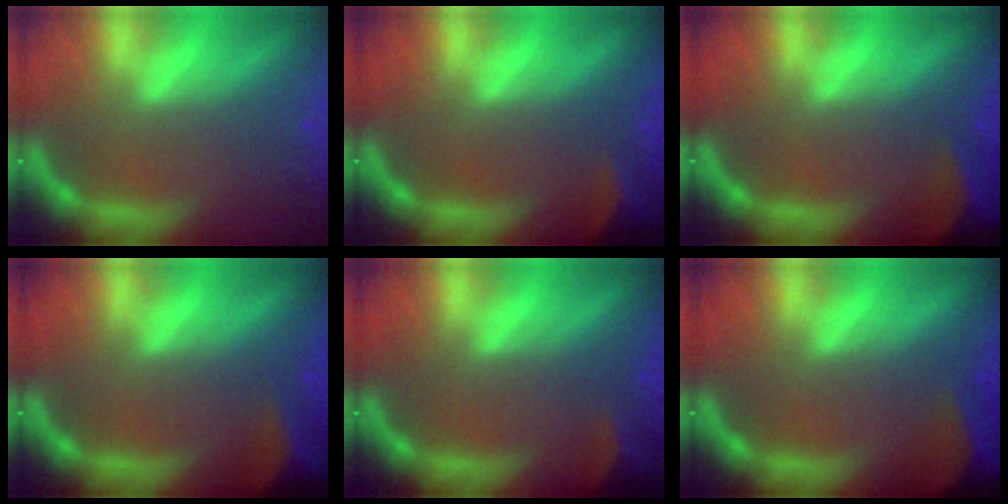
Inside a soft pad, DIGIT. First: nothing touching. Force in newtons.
{"total": 4.0}
{"total": 8.5}
{"total": 6.5}
{"total": 3.5}
{"total": 10.0}